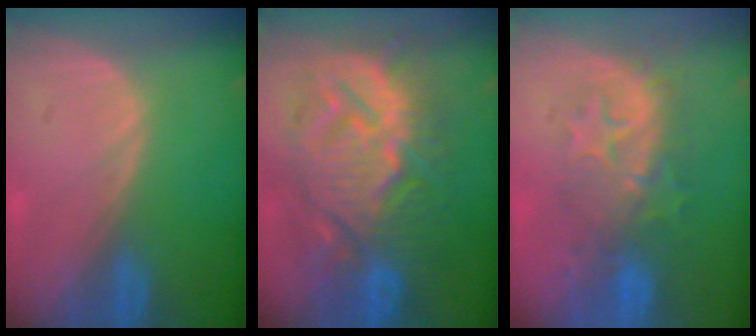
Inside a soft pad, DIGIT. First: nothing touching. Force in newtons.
{"total": 14.0, "press": 13.9, "slide": 1.4}
{"total": 8.1, "press": 8.1, "slide": 0.8}